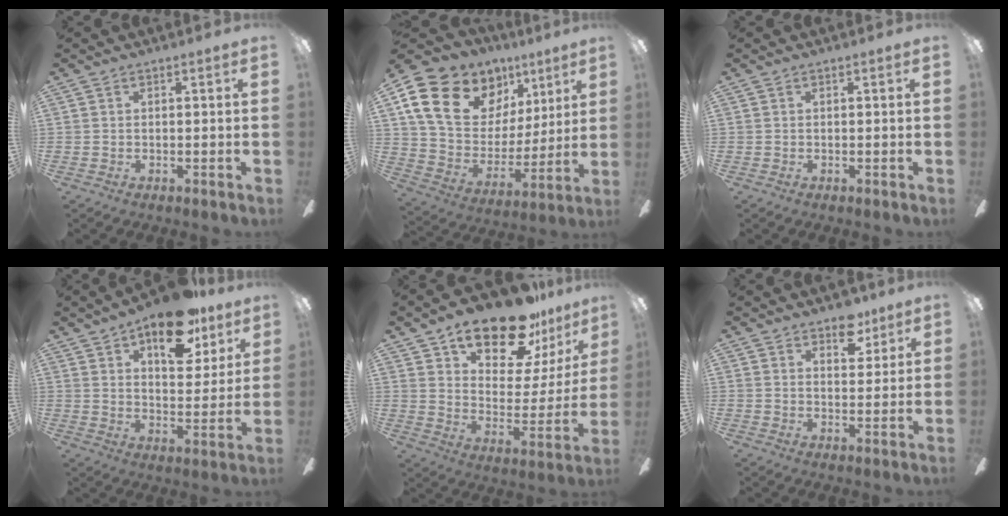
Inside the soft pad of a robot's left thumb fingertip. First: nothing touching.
{"total": 20.1, "force": [11.2, 13.6, 9.7], "torque": [-0.175, -0.049, 0.220]}
{"total": 0.0}
{"total": 17.4, "force": [11.3, 8.3, 10.4], "torque": [-0.139, -0.054, 0.187]}
{"total": 21.4, "force": [16.6, 8.3, 10.7], "torque": [-0.172, -0.109, 0.284]}
{"total": 7.1, "force": [5.2, 4.0, 2.9], "torque": [-0.016, -0.025, 0.086]}